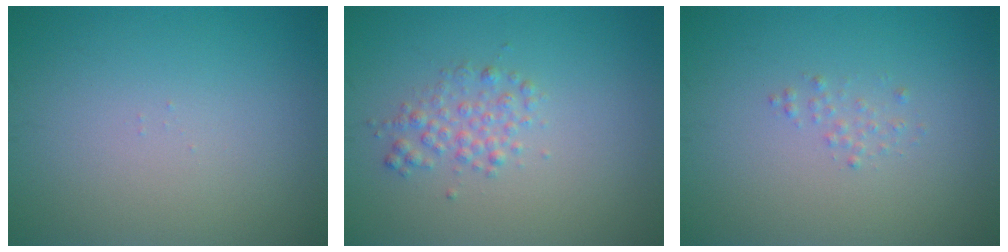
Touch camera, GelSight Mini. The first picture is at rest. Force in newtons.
{"total": 2.0, "press": 2.0, "slide": 0.0}
{"total": 0.8, "press": 0.8, "slide": 0.0}